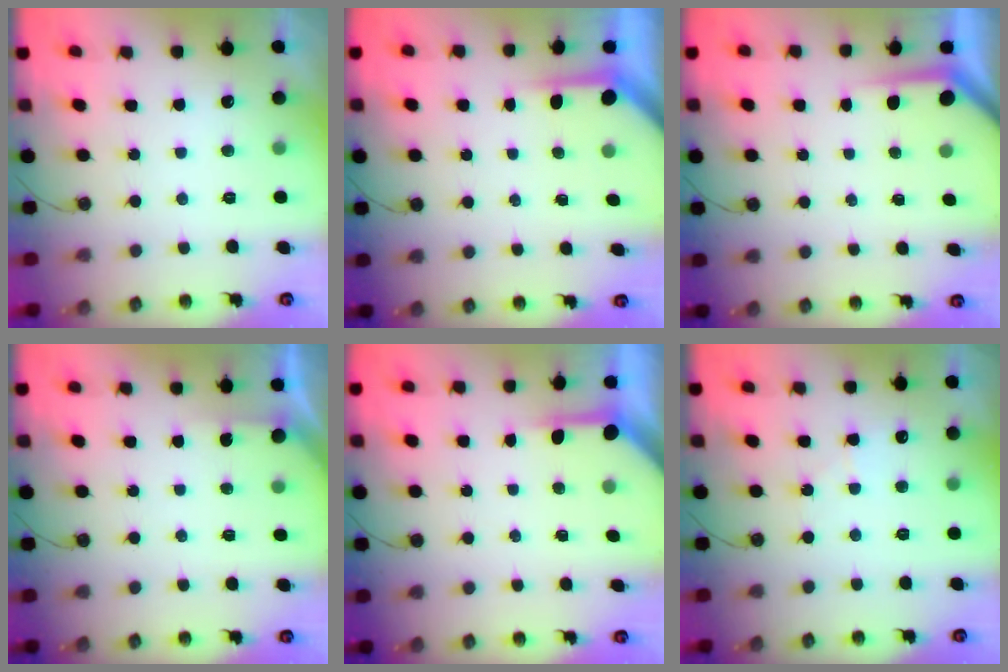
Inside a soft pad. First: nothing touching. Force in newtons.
{"total": 3.7, "press": 3.7, "slide": 0.3}
{"total": 3.2, "press": 3.2, "slide": 0.4}
{"total": 1.5, "press": 1.5, "slide": 0.2}
{"total": 4.0, "press": 3.9, "slide": 0.5}
{"total": 5.6, "press": 5.6, "slide": 0.7}